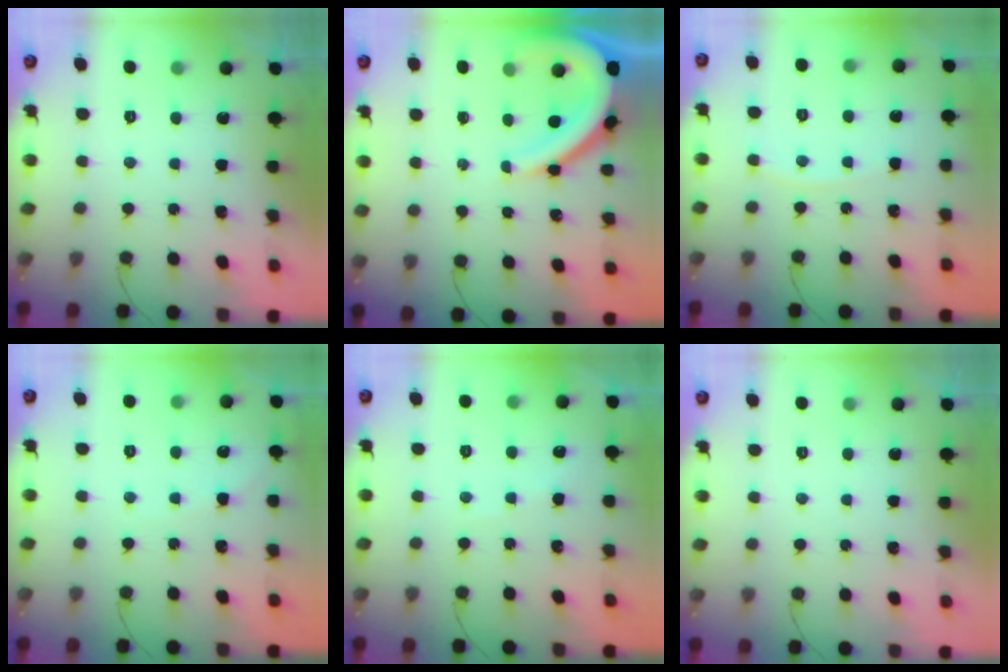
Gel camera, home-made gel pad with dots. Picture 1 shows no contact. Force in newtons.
{"total": 12.6, "press": 12.5, "slide": 1.2}
{"total": 4.4, "press": 4.3, "slide": 0.7}
{"total": 3.7, "press": 3.6, "slide": 0.8}
{"total": 1.8, "press": 1.7, "slide": 0.3}
{"total": 0.0}